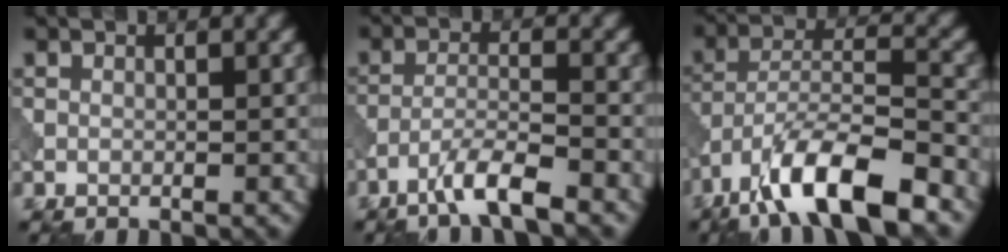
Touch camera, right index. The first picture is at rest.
{"total": 4.2, "force": [-3.1, 0.4, 2.9], "torque": [-0.053, 0.006, -0.067]}
{"total": 10.4, "force": [-7.0, 2.8, 7.2], "torque": [-0.125, 0.010, -0.133]}